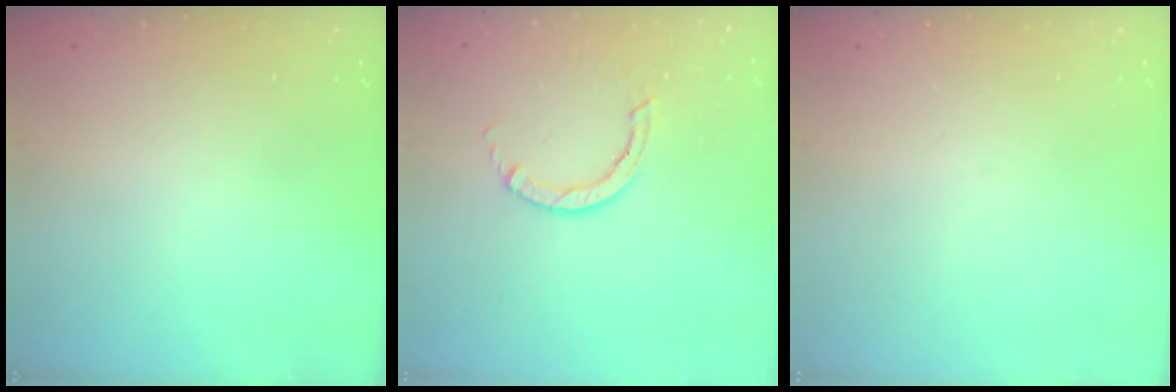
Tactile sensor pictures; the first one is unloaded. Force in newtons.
{"total": 2.8, "press": 2.8, "slide": 0.3}
{"total": 0.0}